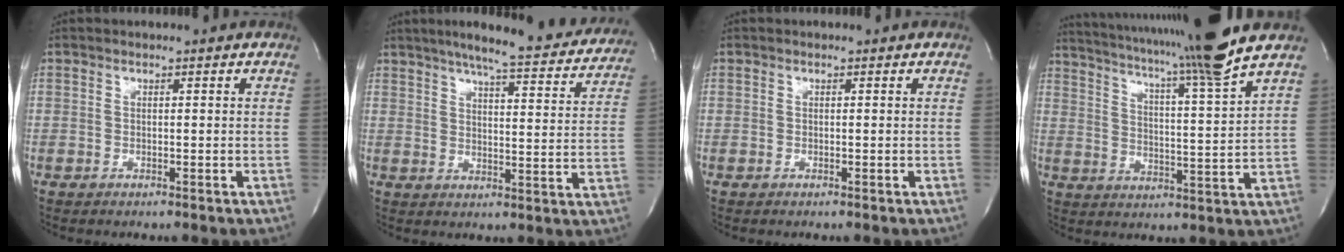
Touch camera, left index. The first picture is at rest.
{"total": 20.9, "force": [18.4, 2.6, 9.6], "torque": [-0.136, -0.023, 0.221]}
{"total": 0.0}
{"total": 18.3, "force": [15.2, -2.0, 10.0], "torque": [-0.175, -0.035, 0.215]}